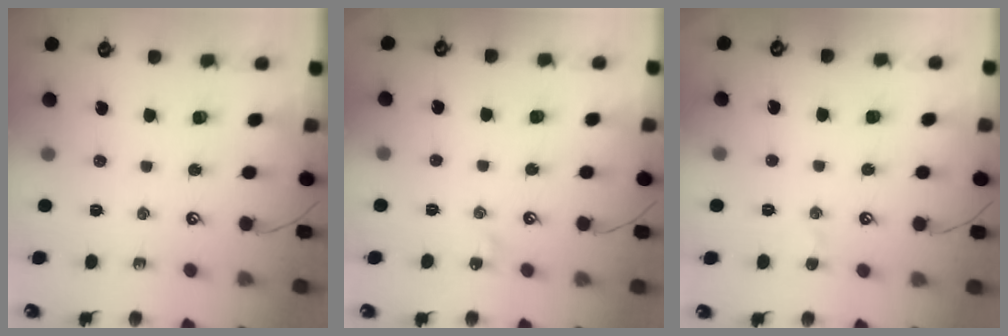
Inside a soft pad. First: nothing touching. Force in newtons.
{"total": 2.2, "press": 2.1, "slide": 0.5}
{"total": 1.6, "press": 1.5, "slide": 0.6}